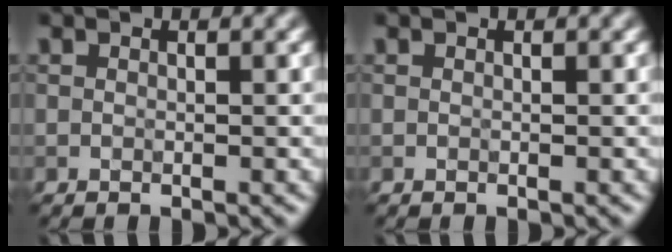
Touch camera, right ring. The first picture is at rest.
{"total": 0.0}